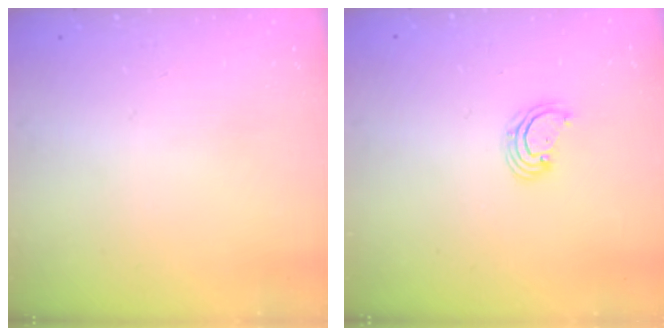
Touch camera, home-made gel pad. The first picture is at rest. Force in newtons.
{"total": 2.6, "press": 2.6, "slide": 0.2}